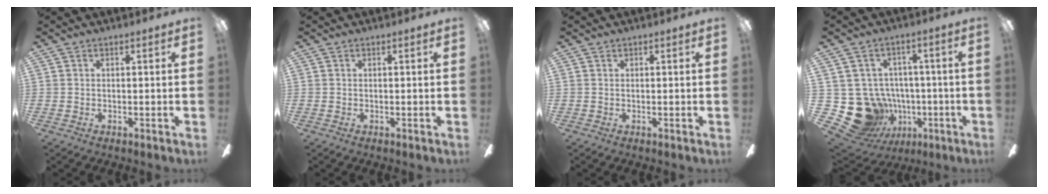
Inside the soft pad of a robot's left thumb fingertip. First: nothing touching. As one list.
[{"total": 0.0}, {"total": 0.0}, {"total": 14.9, "force": [-4.1, 13.1, 5.6], "torque": [-0.145, 0.013, -0.045]}]